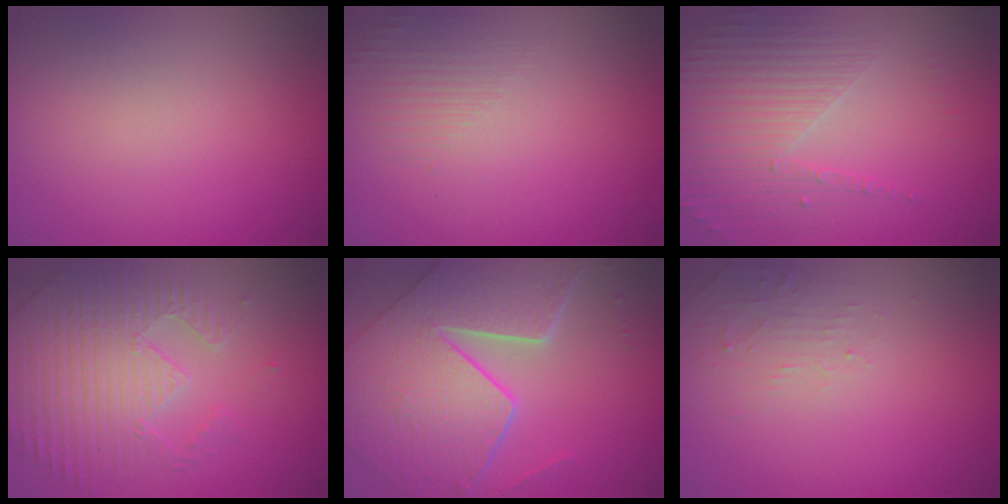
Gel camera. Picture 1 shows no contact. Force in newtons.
{"total": 1.4, "press": 0.2, "slide": 1.4}
{"total": 4.5, "press": 3.2, "slide": 3.2}
{"total": 5.0, "press": 4.6, "slide": 1.9}
{"total": 9.6, "press": 7.0, "slide": 6.4}
{"total": 1.6, "press": 1.5, "slide": 0.3}